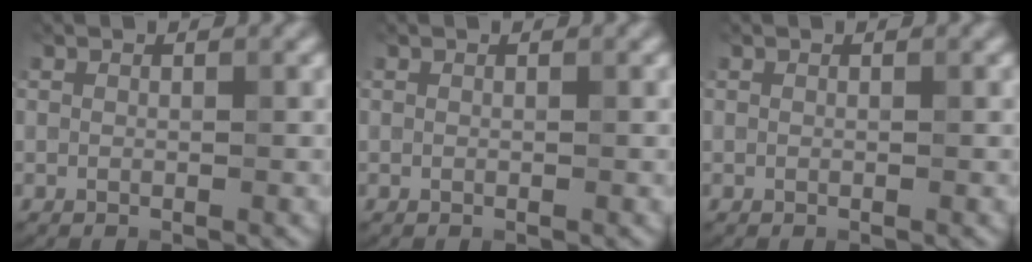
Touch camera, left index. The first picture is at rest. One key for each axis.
{"total": 0.0}
{"total": 0.0}